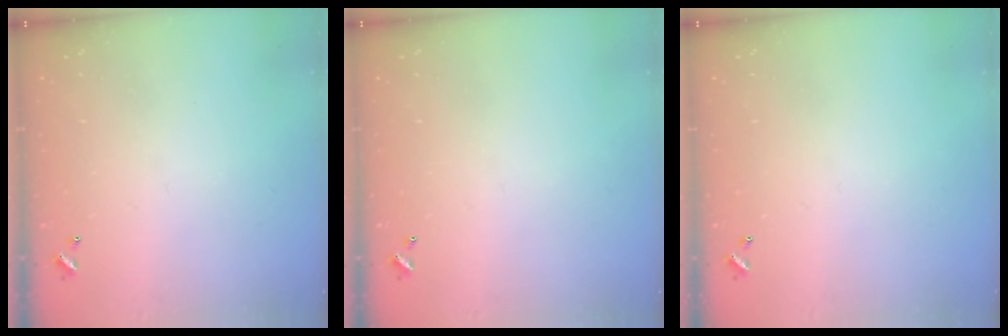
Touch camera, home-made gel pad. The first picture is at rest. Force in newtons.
{"total": 0.0}
{"total": 0.0}